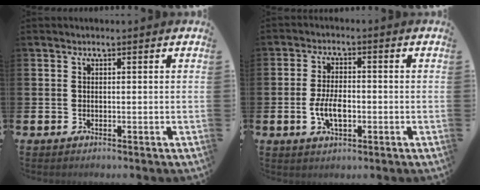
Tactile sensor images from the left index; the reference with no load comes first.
{"total": 4.8, "force": [-1.0, 2.5, 4.0], "torque": [-0.068, 0.000, -0.021]}